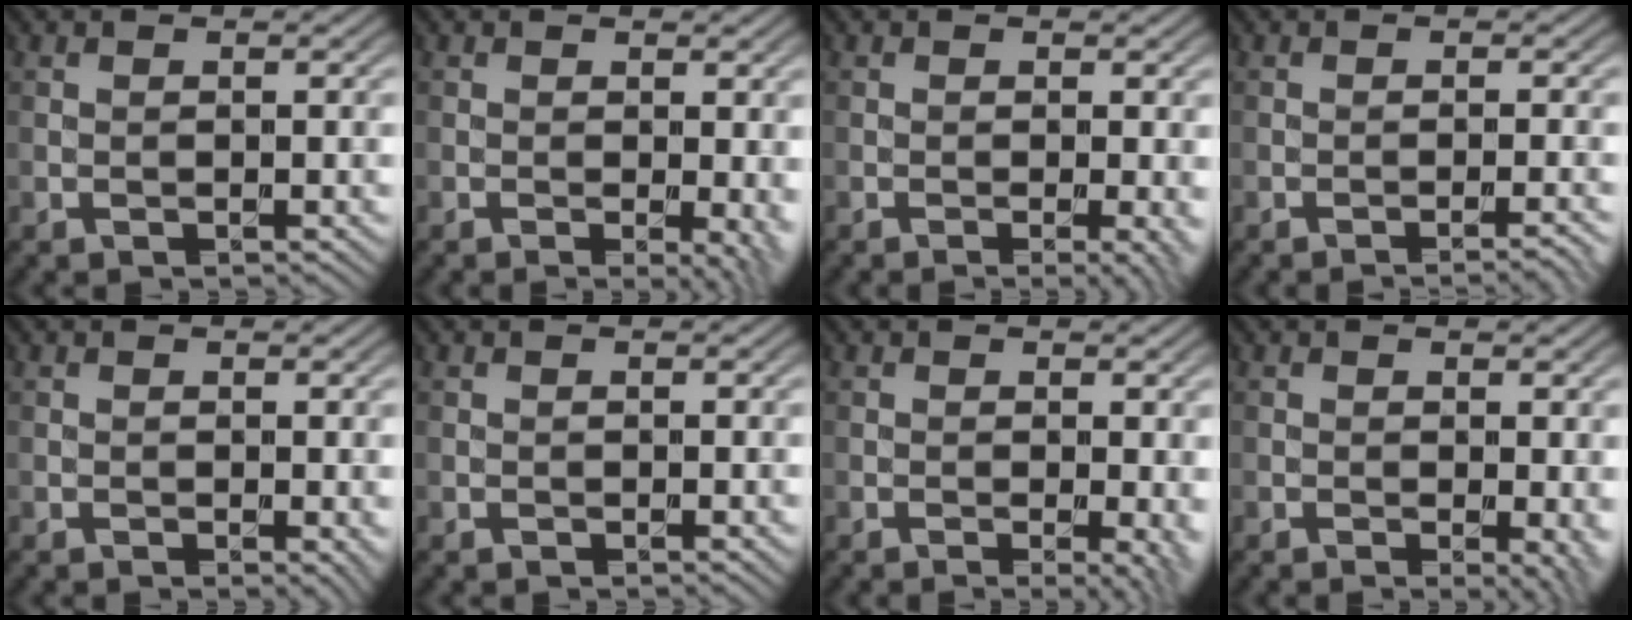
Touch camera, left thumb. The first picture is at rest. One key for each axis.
{"total": 3.4, "fx": -0.3, "fy": 0.9, "fz": 3.3, "tx": -0.042, "ty": -0.005, "tz": -0.006}
{"total": 2.5, "fx": -0.6, "fy": 0.4, "fz": 2.4, "tx": -0.037, "ty": -0.004, "tz": -0.011}
{"total": 2.3, "fx": -1.4, "fy": 0.3, "fz": 1.8, "tx": -0.019, "ty": 0.005, "tz": -0.028}
{"total": 1.4, "fx": -0.1, "fy": 0.7, "fz": 1.2, "tx": -0.012, "ty": -0.007, "tz": -0.001}
{"total": 0.0}
{"total": 3.3, "fx": -0.5, "fy": 0.7, "fz": 3.1, "tx": -0.043, "ty": -0.006, "tz": -0.007}
{"total": 2.7, "fx": -0.3, "fy": 0.7, "fz": 2.5, "tx": -0.032, "ty": -0.006, "tz": -0.006}